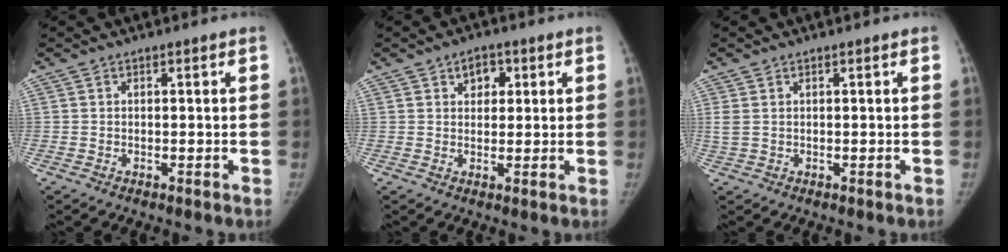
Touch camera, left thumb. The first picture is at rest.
{"total": 3.9, "force": [1.7, 2.8, 2.0], "torque": [-0.004, -0.003, 0.022]}
{"total": 2.0, "force": [0.4, 1.3, 1.4], "torque": [-0.051, 0.005, 0.012]}